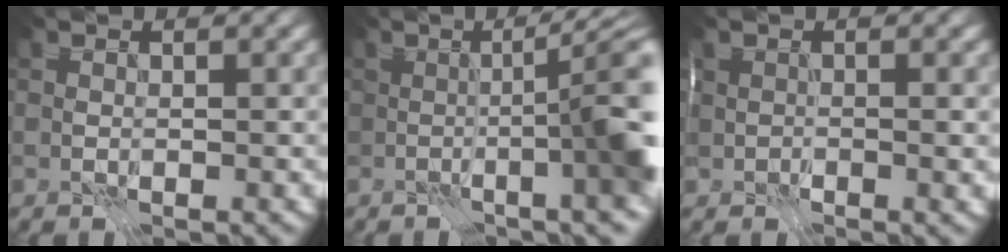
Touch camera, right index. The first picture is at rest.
{"total": 8.7, "force": [-0.5, 2.0, 8.4], "torque": [-0.067, 0.013, -0.022]}
{"total": 1.6, "force": [0.2, 1.1, 1.2], "torque": [-0.018, -0.008, 0.004]}